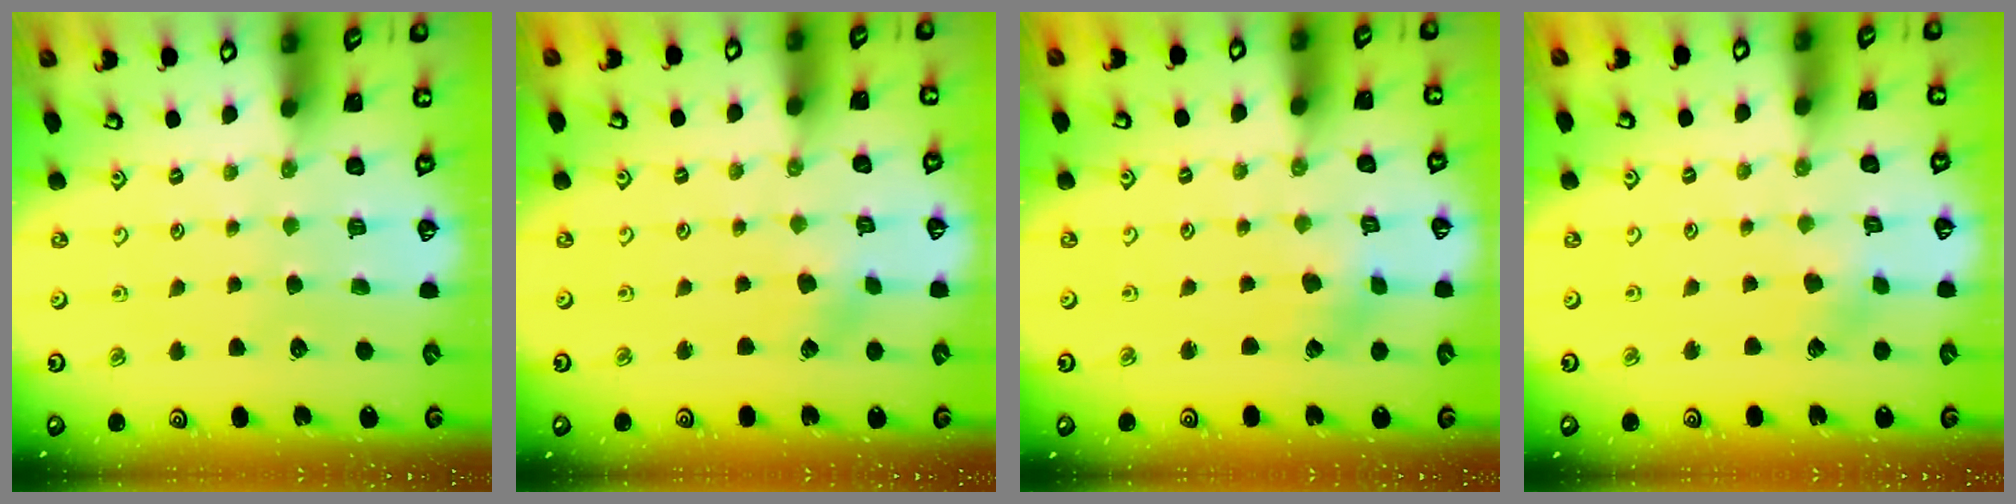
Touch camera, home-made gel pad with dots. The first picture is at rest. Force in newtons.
{"total": 2.0, "press": 1.9, "slide": 0.6}
{"total": 1.4, "press": 1.4, "slide": 0.3}
{"total": 2.7, "press": 2.7, "slide": 0.7}